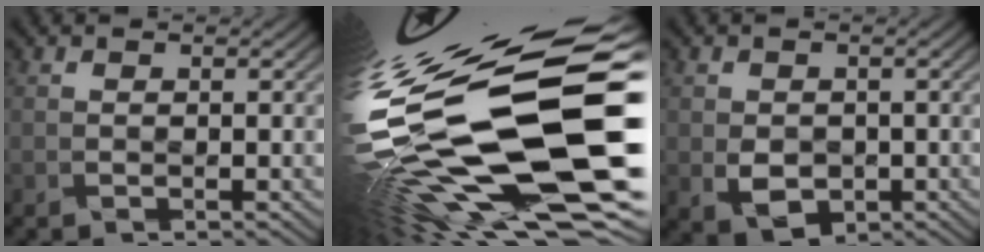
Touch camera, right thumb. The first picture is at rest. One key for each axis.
{"total": 20.4, "fx": -0.2, "fy": 7.9, "fz": 18.8, "tx": -0.406, "ty": -0.079, "tz": 0.030}
{"total": 4.3, "fx": -0.8, "fy": 3.3, "fz": 2.6, "tx": -0.067, "ty": -0.005, "tz": -0.013}